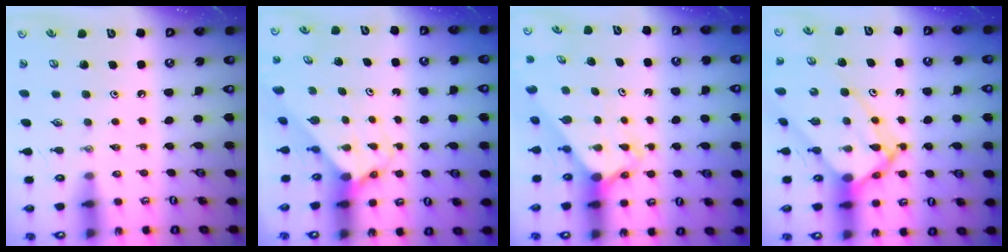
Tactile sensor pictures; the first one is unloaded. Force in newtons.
{"total": 2.9, "press": 2.9, "slide": 0.3}
{"total": 2.8, "press": 2.8, "slide": 0.2}
{"total": 13.1, "press": 13.0, "slide": 1.2}